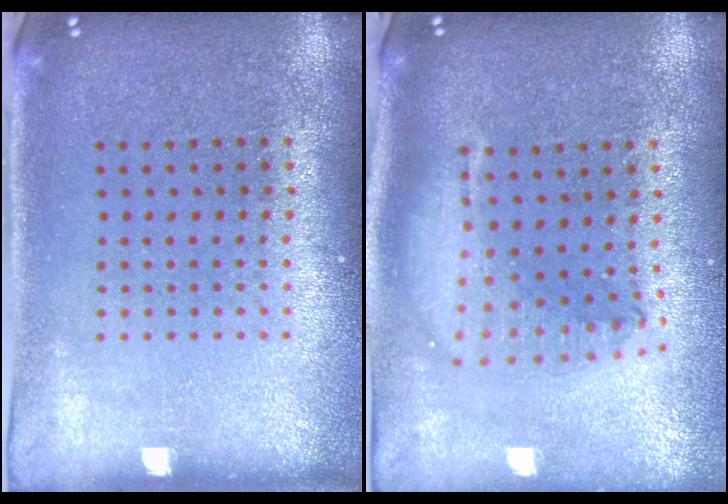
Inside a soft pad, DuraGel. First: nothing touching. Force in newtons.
{"total": 1.9, "press": 1.6, "slide": 1.2}